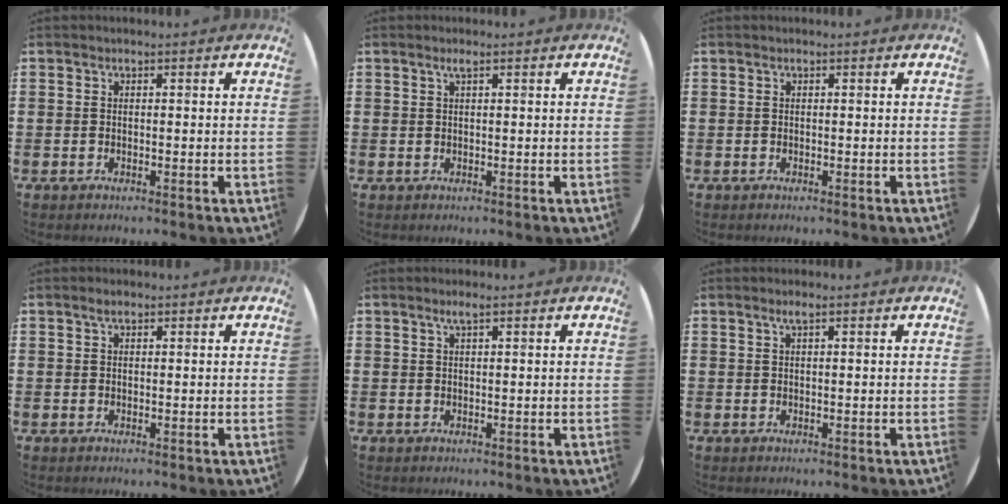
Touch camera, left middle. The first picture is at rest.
{"total": 1.0, "force": [0.5, 0.0, 0.8], "torque": [-0.015, 0.002, 0.008]}
{"total": 0.0}
{"total": 1.1, "force": [0.7, 0.4, 0.7], "torque": [-0.005, 0.002, 0.011]}
{"total": 1.5, "force": [1.0, 0.0, 1.1], "torque": [-0.022, 0.003, 0.016]}
{"total": 1.1, "force": [0.6, 0.0, 0.9], "torque": [-0.017, 0.003, 0.010]}